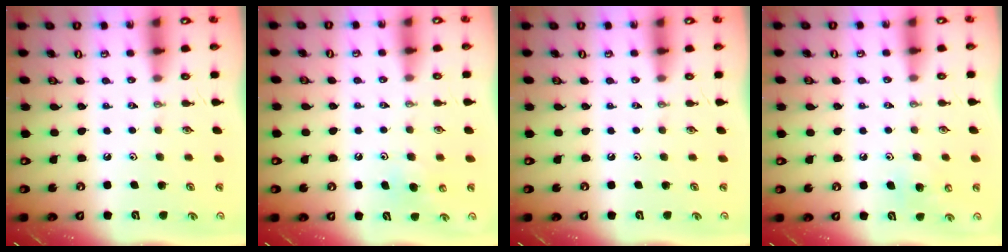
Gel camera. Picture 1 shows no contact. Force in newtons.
{"total": 5.8, "press": 5.7, "slide": 1.0}
{"total": 0.0}
{"total": 8.7, "press": 8.7, "slide": 0.9}